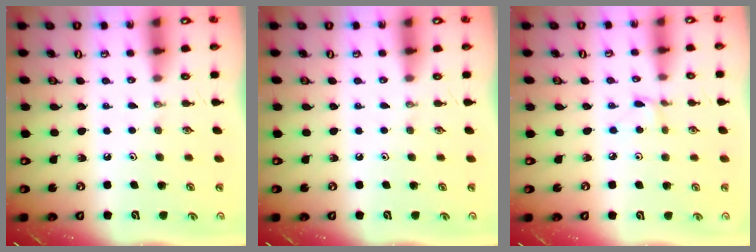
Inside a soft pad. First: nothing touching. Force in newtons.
{"total": 0.0}
{"total": 1.9, "press": 1.9, "slide": 0.2}